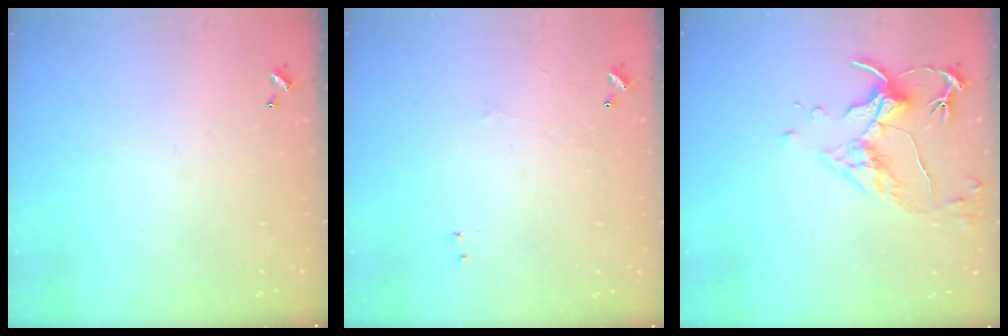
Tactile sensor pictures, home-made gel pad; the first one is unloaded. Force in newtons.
{"total": 0.7, "press": 0.4, "slide": 0.5}
{"total": 5.8, "press": 5.6, "slide": 1.3}